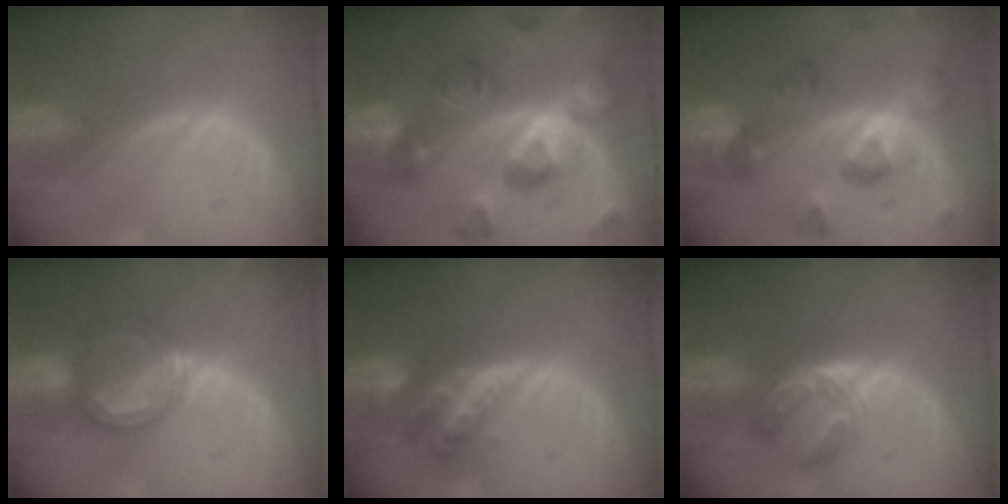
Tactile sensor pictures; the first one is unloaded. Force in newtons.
{"total": 11.4, "press": 11.4, "slide": 0.9}
{"total": 8.2, "press": 8.2, "slide": 0.3}
{"total": 5.4, "press": 5.1, "slide": 1.6}
{"total": 6.1, "press": 5.3, "slide": 2.9}
{"total": 5.9, "press": 4.8, "slide": 3.4}